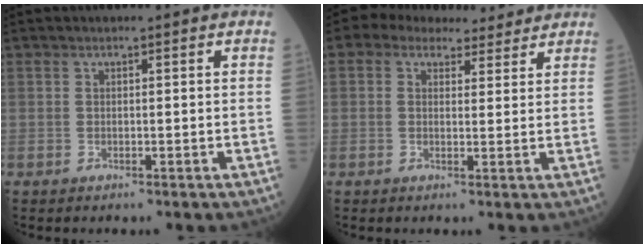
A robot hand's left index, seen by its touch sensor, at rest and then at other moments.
{"total": 8.1, "force": [6.8, 3.7, 2.4], "torque": [-0.031, 0.028, 0.087]}